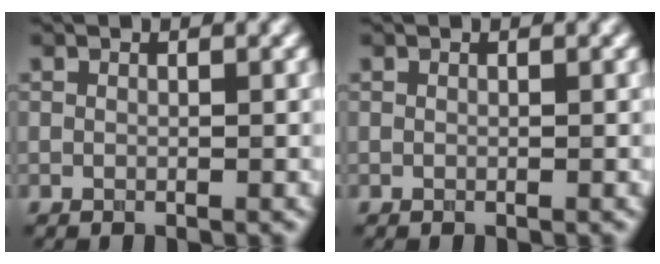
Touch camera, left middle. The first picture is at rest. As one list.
[{"total": 0.0}]